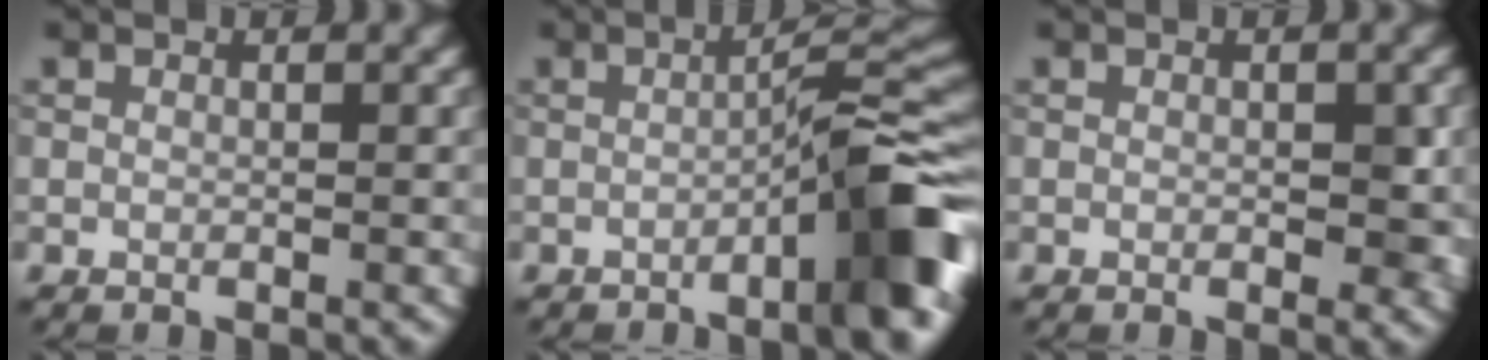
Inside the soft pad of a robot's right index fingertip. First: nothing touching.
{"total": 8.1, "force": [-3.6, 1.2, 7.2], "torque": [-0.085, 0.027, -0.061]}
{"total": 2.6, "force": [-0.3, 1.1, 2.3], "torque": [-0.024, -0.001, -0.004]}